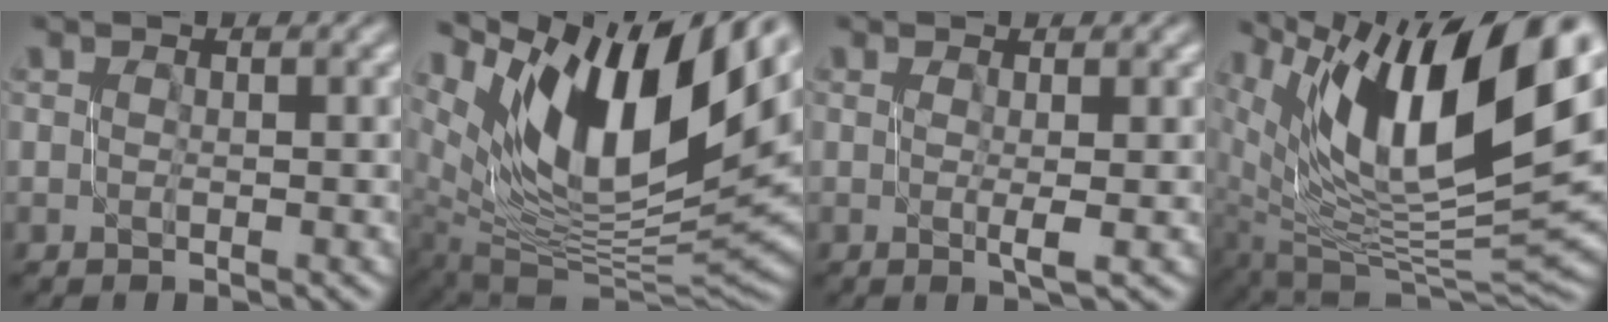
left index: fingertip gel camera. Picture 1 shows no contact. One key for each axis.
{"total": 15.2, "fx": 7.0, "fy": 6.6, "fz": 11.7, "tx": -0.207, "ty": 0.008, "tz": 0.123}
{"total": 1.6, "fx": 0.0, "fy": 0.3, "fz": 1.5, "tx": -0.025, "ty": -0.004, "tz": 0.001}
{"total": 16.0, "fx": 6.5, "fy": 6.2, "fz": 13.2, "tx": -0.234, "ty": 0.009, "tz": 0.117}